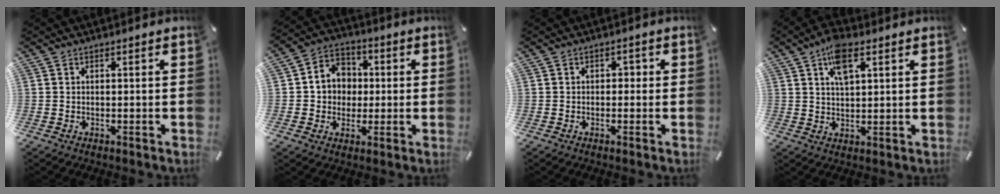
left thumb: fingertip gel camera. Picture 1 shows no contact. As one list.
[{"total": 8.2, "force": [-0.3, 7.8, 2.5], "torque": [-0.058, 0.009, -0.006]}, {"total": 1.5, "force": [-0.7, 1.0, 0.8], "torque": [-0.016, 0.008, -0.017]}, {"total": 7.4, "force": [3.6, 3.4, 5.4], "torque": [-0.092, -0.006, 0.061]}]